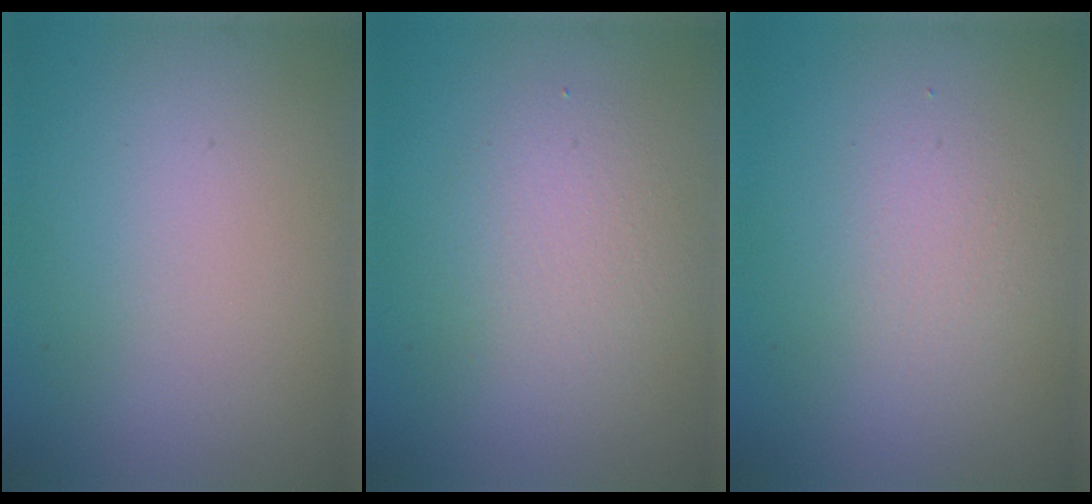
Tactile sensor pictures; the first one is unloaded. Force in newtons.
{"total": 2.4, "press": 2.4, "slide": 0.3}
{"total": 1.6, "press": 1.6, "slide": 0.0}